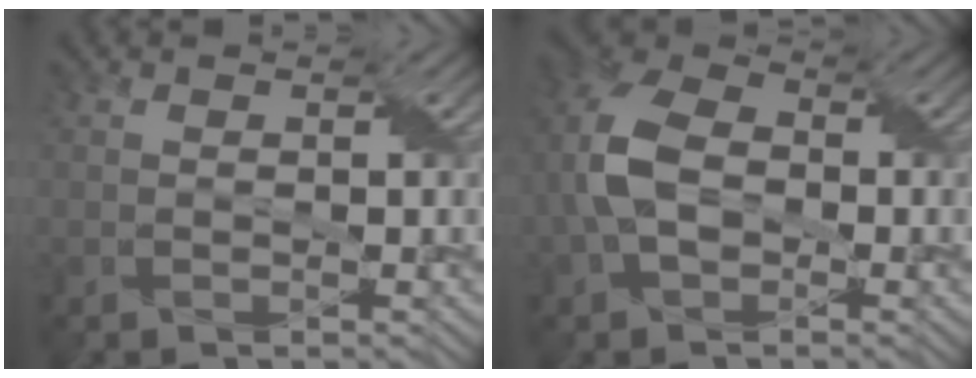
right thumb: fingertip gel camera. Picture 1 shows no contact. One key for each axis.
{"total": 8.4, "fx": -0.8, "fy": 5.8, "fz": 6.0, "tx": -0.151, "ty": 0.008, "tz": -0.025}